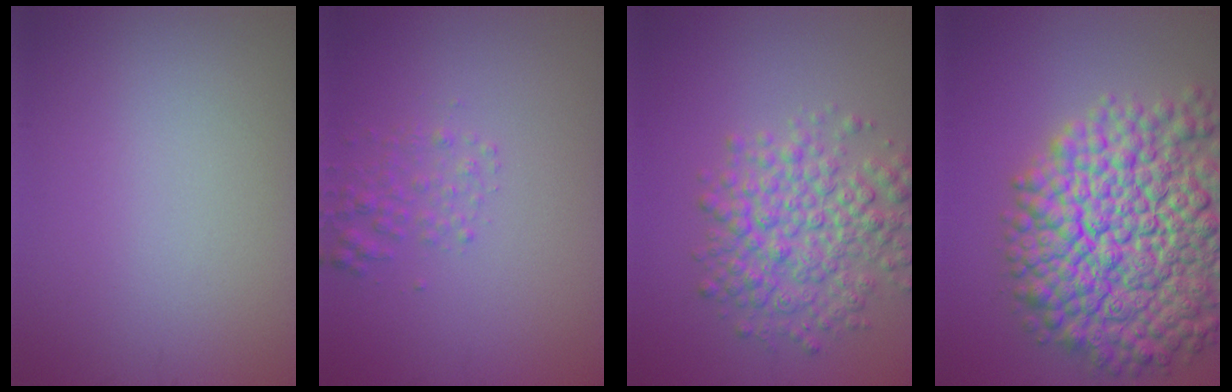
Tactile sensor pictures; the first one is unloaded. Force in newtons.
{"total": 1.7, "press": 1.7, "slide": 0.1}
{"total": 6.0, "press": 6.0, "slide": 0.2}
{"total": 15.0, "press": 15.0, "slide": 0.7}